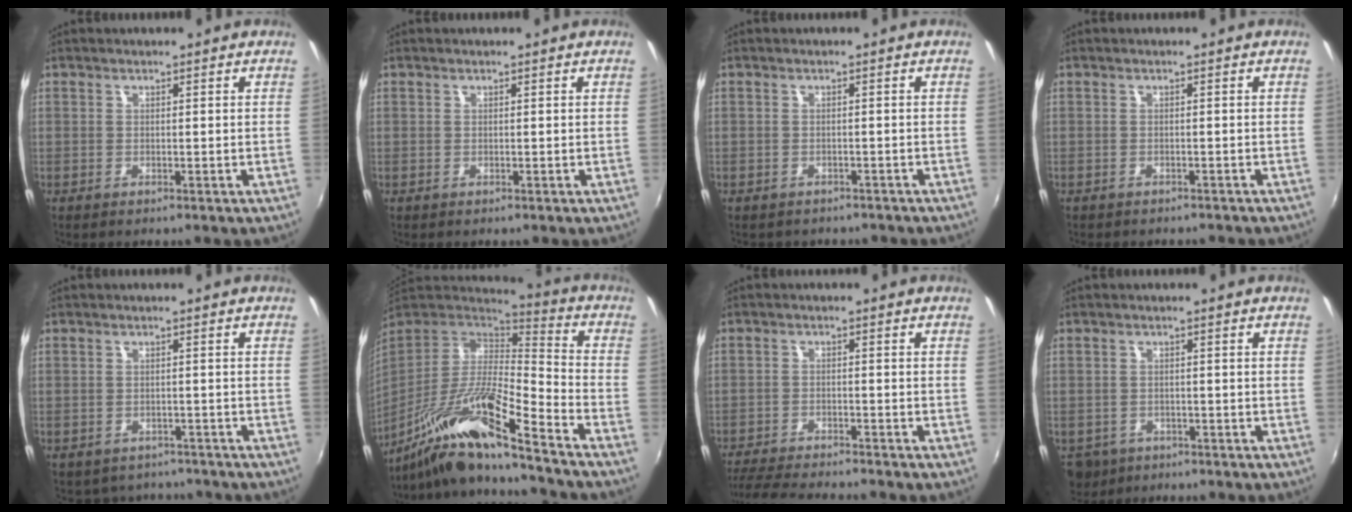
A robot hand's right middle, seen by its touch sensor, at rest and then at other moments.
{"total": 0.0}
{"total": 3.8, "force": [-3.1, 1.8, 1.1], "torque": [-0.024, -0.014, -0.038]}
{"total": 2.8, "force": [-2.5, 1.0, 0.7], "torque": [-0.018, -0.011, -0.032]}
{"total": 5.6, "force": [-4.7, 3.0, 1.0], "torque": [-0.027, -0.010, -0.060]}
{"total": 16.8, "force": [-11.6, 1.0, 12.2], "torque": [-0.220, -0.020, -0.230]}
{"total": 9.3, "force": [-8.6, 0.4, 3.4], "torque": [-0.089, -0.020, -0.146]}
{"total": 6.2, "force": [-3.4, 4.6, 2.4], "torque": [-0.063, -0.015, -0.050]}